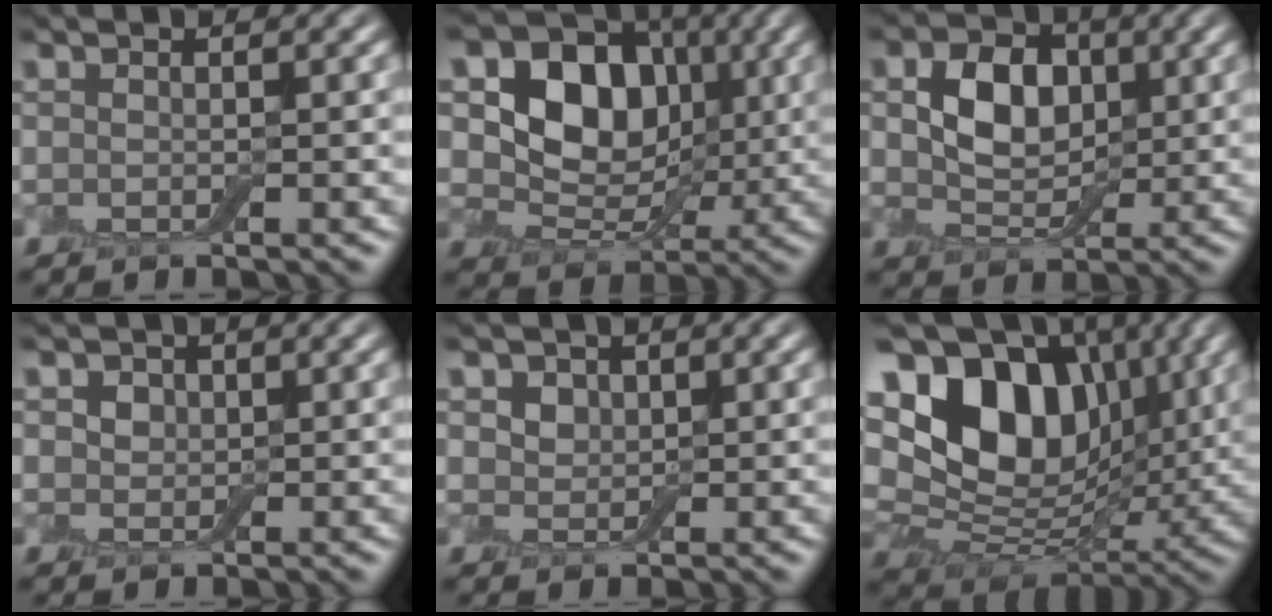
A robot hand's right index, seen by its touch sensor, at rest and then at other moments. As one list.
[{"total": 9.9, "force": [2.4, 7.6, 5.8], "torque": [-0.101, -0.008, 0.028]}, {"total": 4.9, "force": [1.0, 3.6, 3.2], "torque": [-0.060, 0.002, 0.009]}, {"total": 2.5, "force": [1.2, 1.9, 1.1], "torque": [-0.024, 0.012, 0.012]}, {"total": 2.8, "force": [1.5, 2.0, 1.3], "torque": [-0.033, 0.010, 0.023]}, {"total": 16.4, "force": [5.9, 11.2, 10.5], "torque": [-0.199, 0.027, 0.108]}]